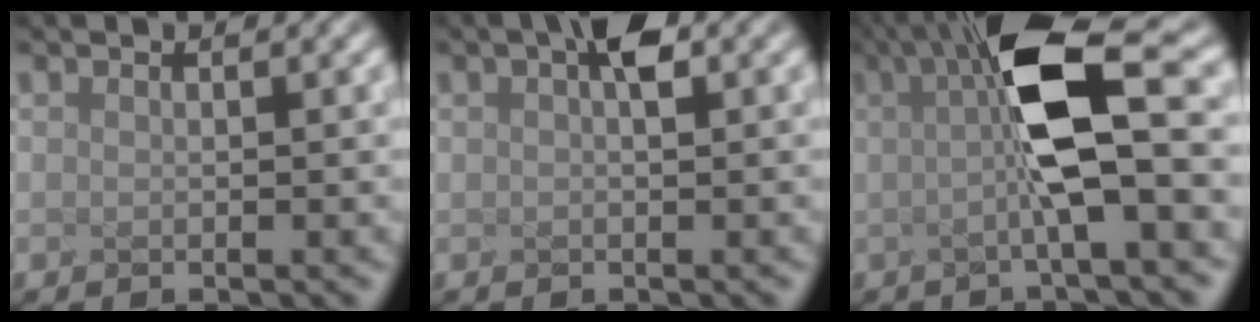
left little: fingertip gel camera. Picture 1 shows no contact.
{"total": 1.0, "force": [-0.2, -0.5, 0.8], "torque": [-0.032, 0.006, 0.027]}
{"total": 6.6, "force": [-0.5, 0.2, 6.6], "torque": [-0.137, -0.004, 0.022]}